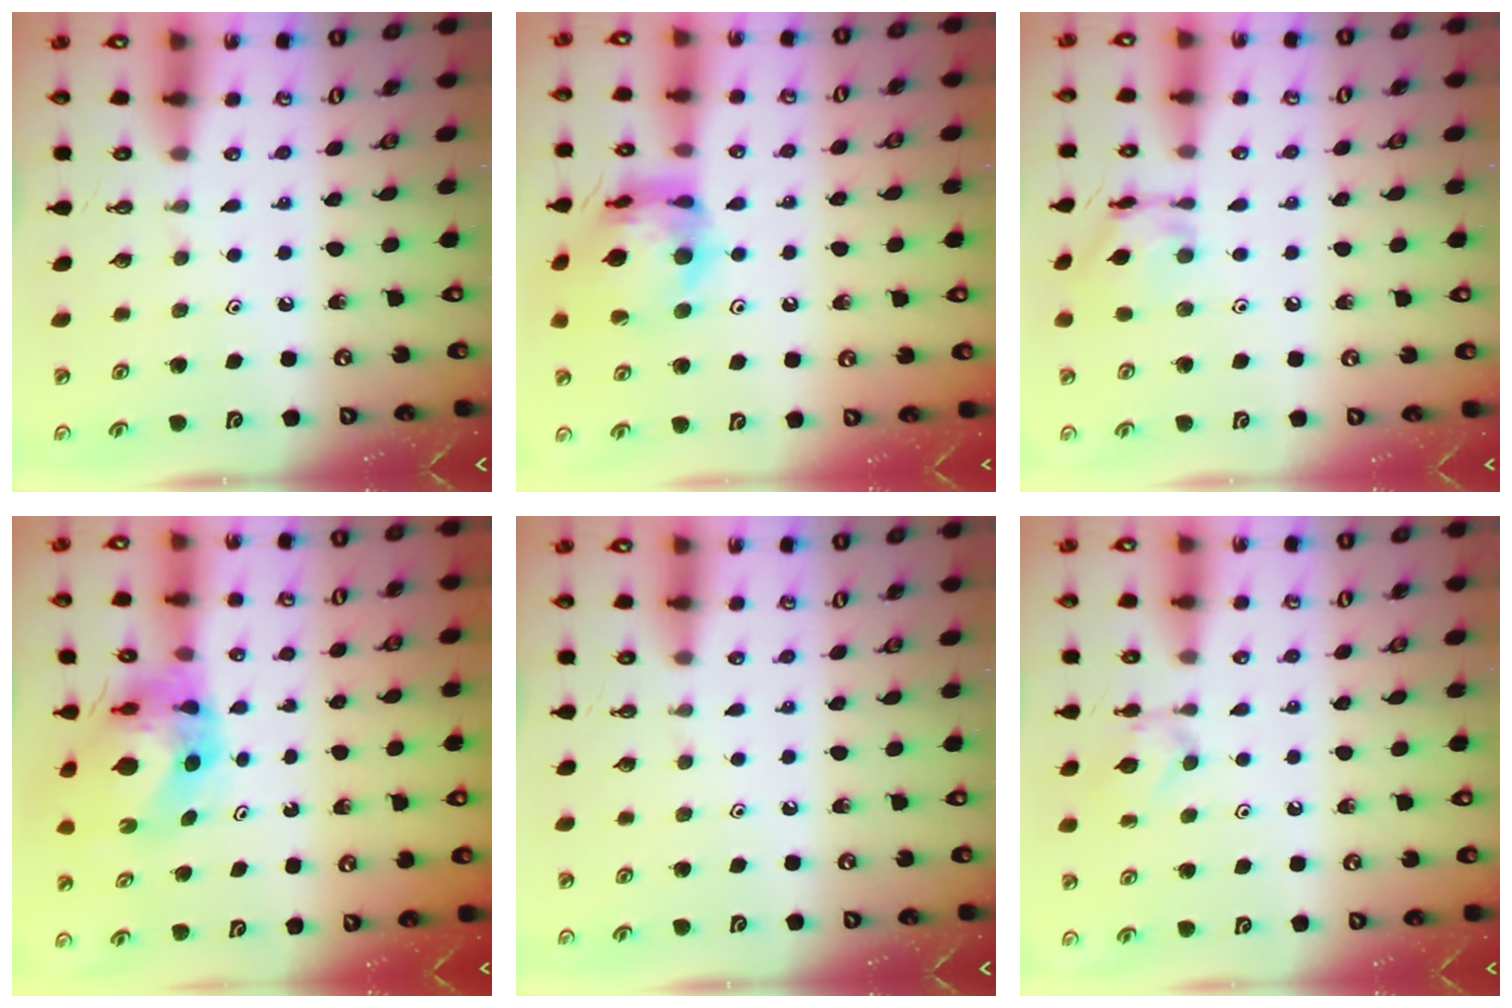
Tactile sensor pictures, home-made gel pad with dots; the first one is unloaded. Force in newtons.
{"total": 15.6, "press": 15.4, "slide": 1.9}
{"total": 11.8, "press": 11.8, "slide": 0.9}
{"total": 8.8, "press": 8.7, "slide": 0.8}
{"total": 0.0}
{"total": 6.2, "press": 6.1, "slide": 1.0}